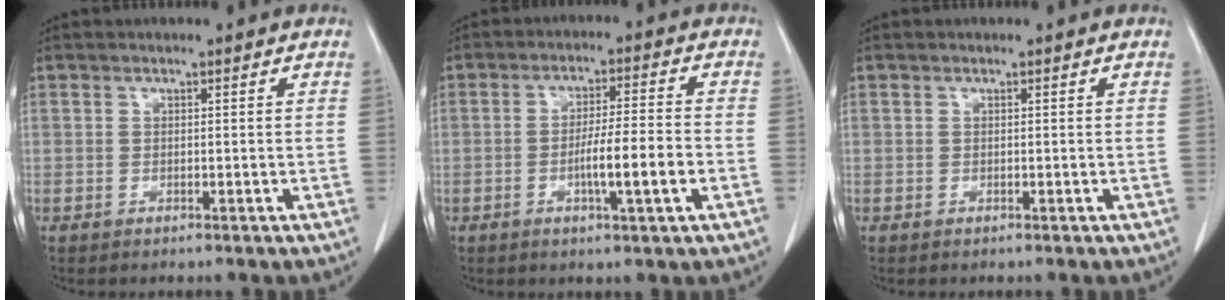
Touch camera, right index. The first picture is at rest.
{"total": 7.7, "force": [-2.3, 0.0, 7.3], "torque": [-0.126, -0.002, -0.040]}
{"total": 0.0}